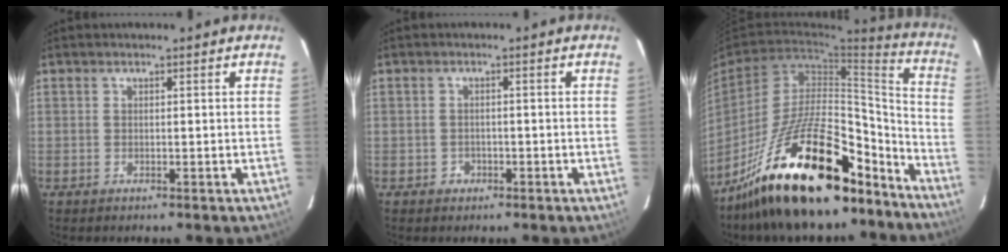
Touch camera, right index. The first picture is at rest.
{"total": 1.9, "force": [-1.0, 1.6, 0.2], "torque": [-0.005, 0.005, -0.011]}
{"total": 26.5, "force": [-19.1, 9.5, 15.8], "torque": [-0.259, 0.008, -0.292]}